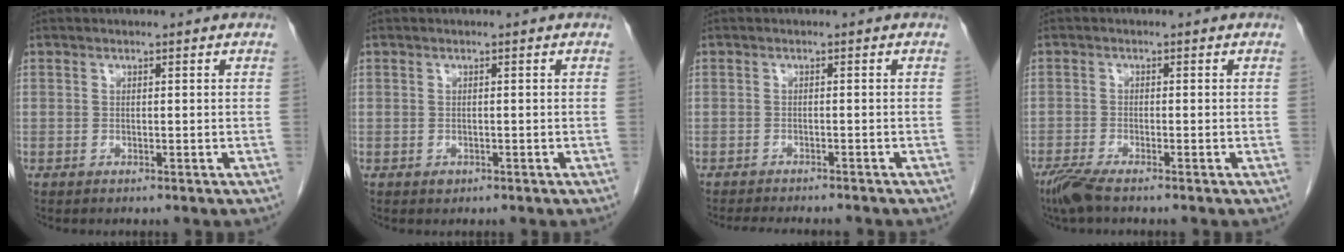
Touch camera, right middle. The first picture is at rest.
{"total": 0.7, "force": [-0.4, 0.6, 0.3], "torque": [-0.003, 0.002, -0.003]}
{"total": 7.7, "force": [-7.0, 1.3, 2.9], "torque": [-0.041, -0.011, -0.093]}
{"total": 3.7, "force": [-2.9, 0.3, 2.3], "torque": [-0.050, -0.010, -0.059]}